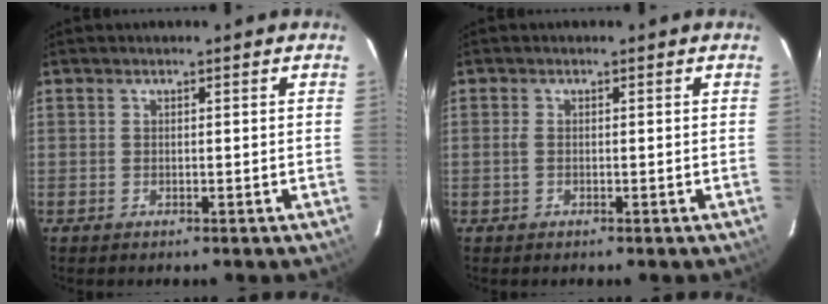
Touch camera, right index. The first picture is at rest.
{"total": 0.5, "force": [-0.1, 0.4, 0.3], "torque": [-0.008, 0.001, -0.004]}